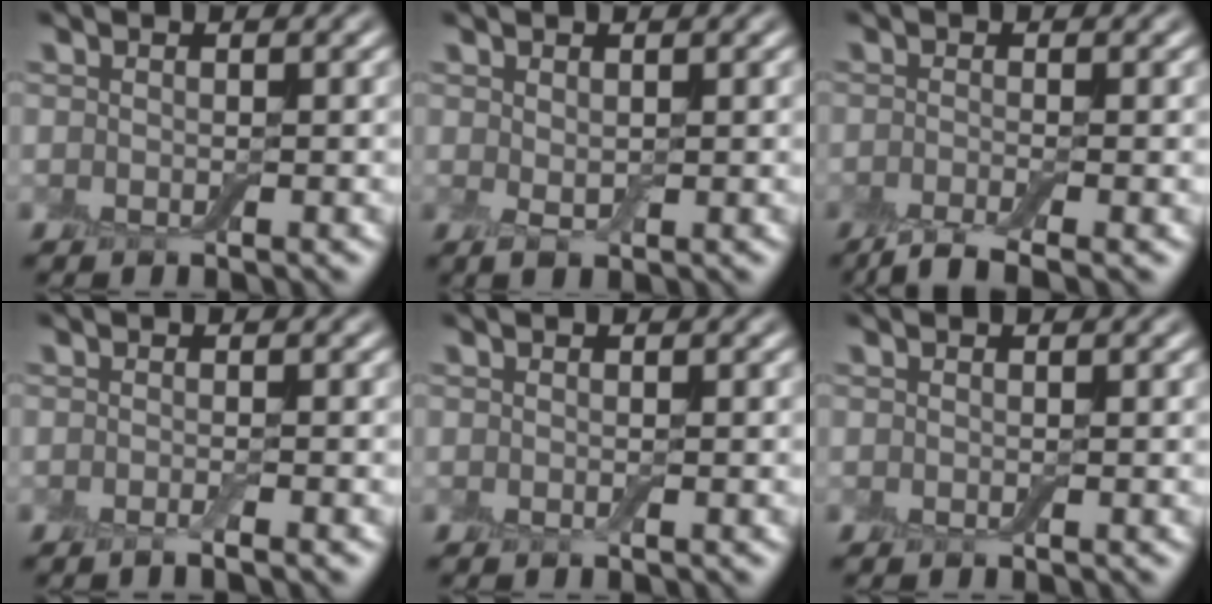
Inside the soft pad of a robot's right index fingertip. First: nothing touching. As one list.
[{"total": 1.2, "force": [0.4, 0.5, 1.1], "torque": [-0.023, 0.000, 0.011]}, {"total": 3.2, "force": [-2.2, 0.6, 2.2], "torque": [-0.039, -0.005, -0.048]}, {"total": 1.4, "force": [-0.6, 0.2, 1.2], "torque": [-0.012, -0.003, -0.015]}, {"total": 0.0}, {"total": 0.0}]